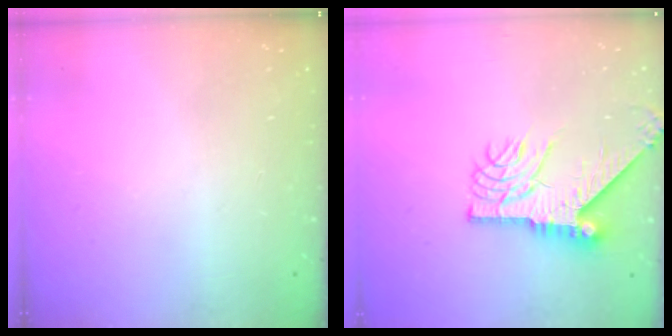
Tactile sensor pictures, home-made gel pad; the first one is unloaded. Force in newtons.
{"total": 11.1, "press": 11.1, "slide": 1.3}